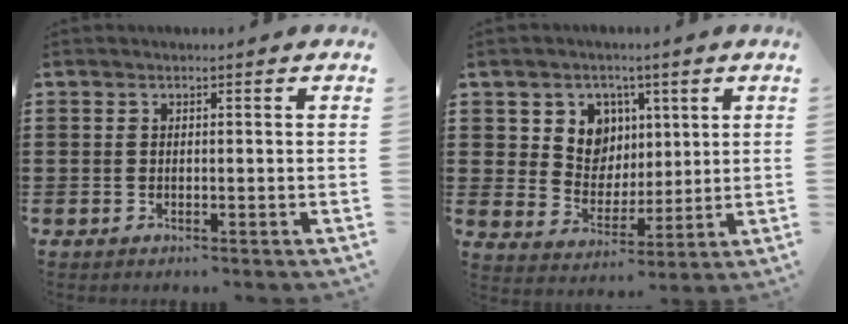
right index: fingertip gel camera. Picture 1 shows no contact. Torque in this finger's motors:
{"motor_torque": [0.58, -0.41, 0.50, 0.05]}